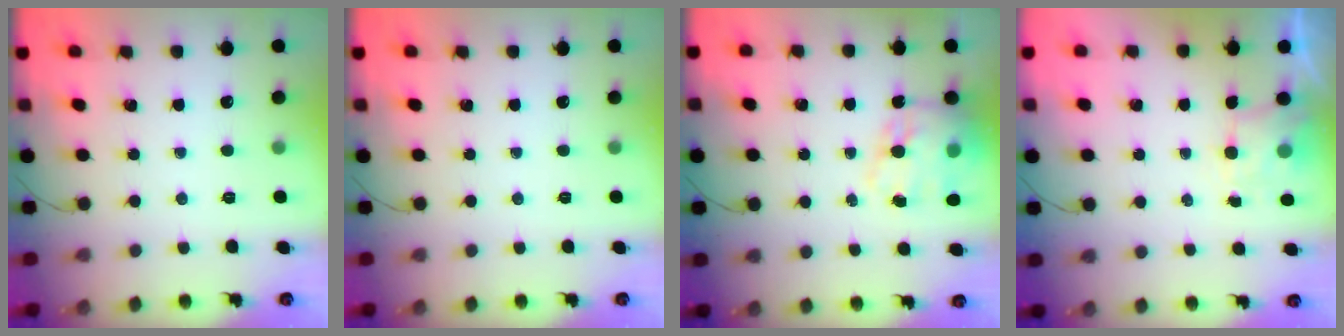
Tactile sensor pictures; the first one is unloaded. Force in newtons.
{"total": 0.0}
{"total": 16.5, "press": 16.0, "slide": 4.3}
{"total": 2.0, "press": 1.8, "slide": 1.0}